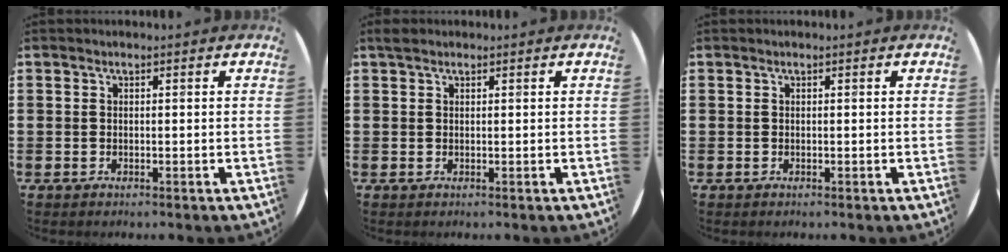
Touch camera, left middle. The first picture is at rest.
{"total": 0.8, "force": [0.7, 0.4, 0.2], "torque": [0.002, 0.002, 0.011]}
{"total": 0.0}